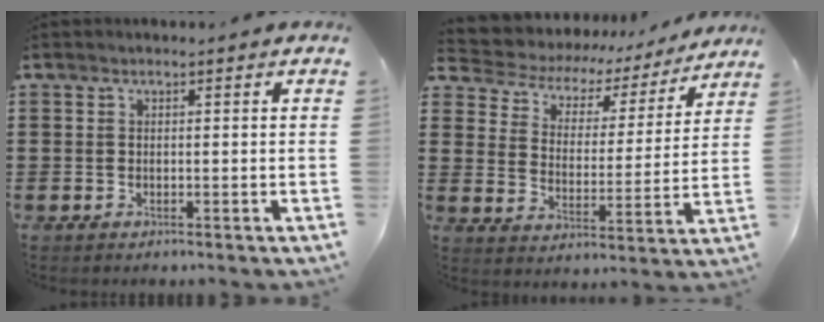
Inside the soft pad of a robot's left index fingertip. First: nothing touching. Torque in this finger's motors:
{"motor_torque": [2.14, 0.00, 0.39, 0.02]}